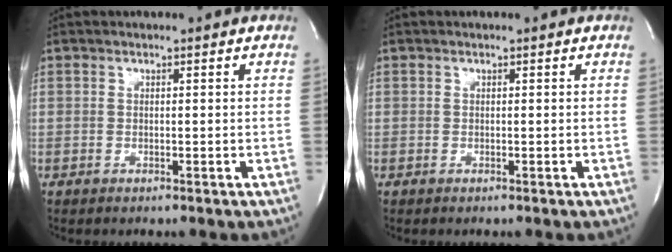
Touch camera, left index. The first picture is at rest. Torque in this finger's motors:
{"motor_torque": [0.00, 0.01, 0.00, 0.00]}